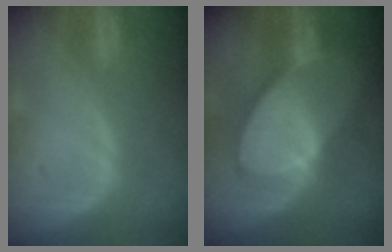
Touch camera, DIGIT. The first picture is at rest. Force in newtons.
{"total": 8.9, "press": 8.0, "slide": 3.9}